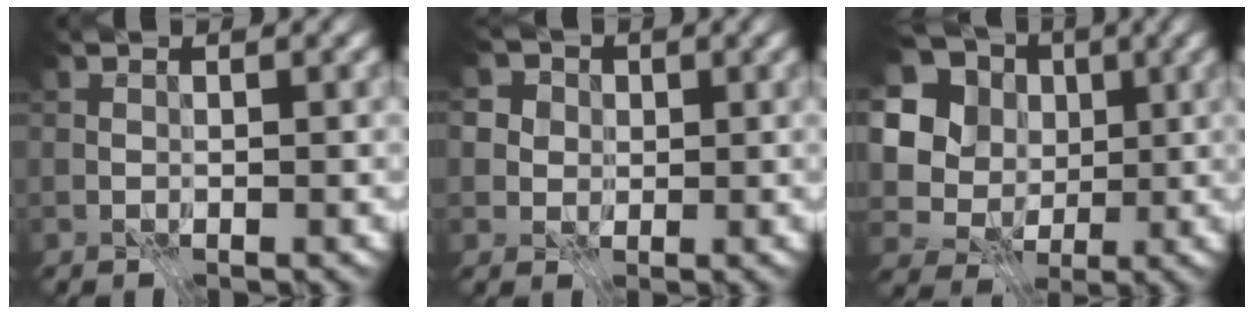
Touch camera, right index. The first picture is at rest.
{"total": 6.0, "force": [2.4, 5.0, 2.4], "torque": [-0.044, 0.017, 0.020]}
{"total": 13.0, "force": [1.4, 11.9, 5.1], "torque": [-0.151, 0.019, 0.014]}